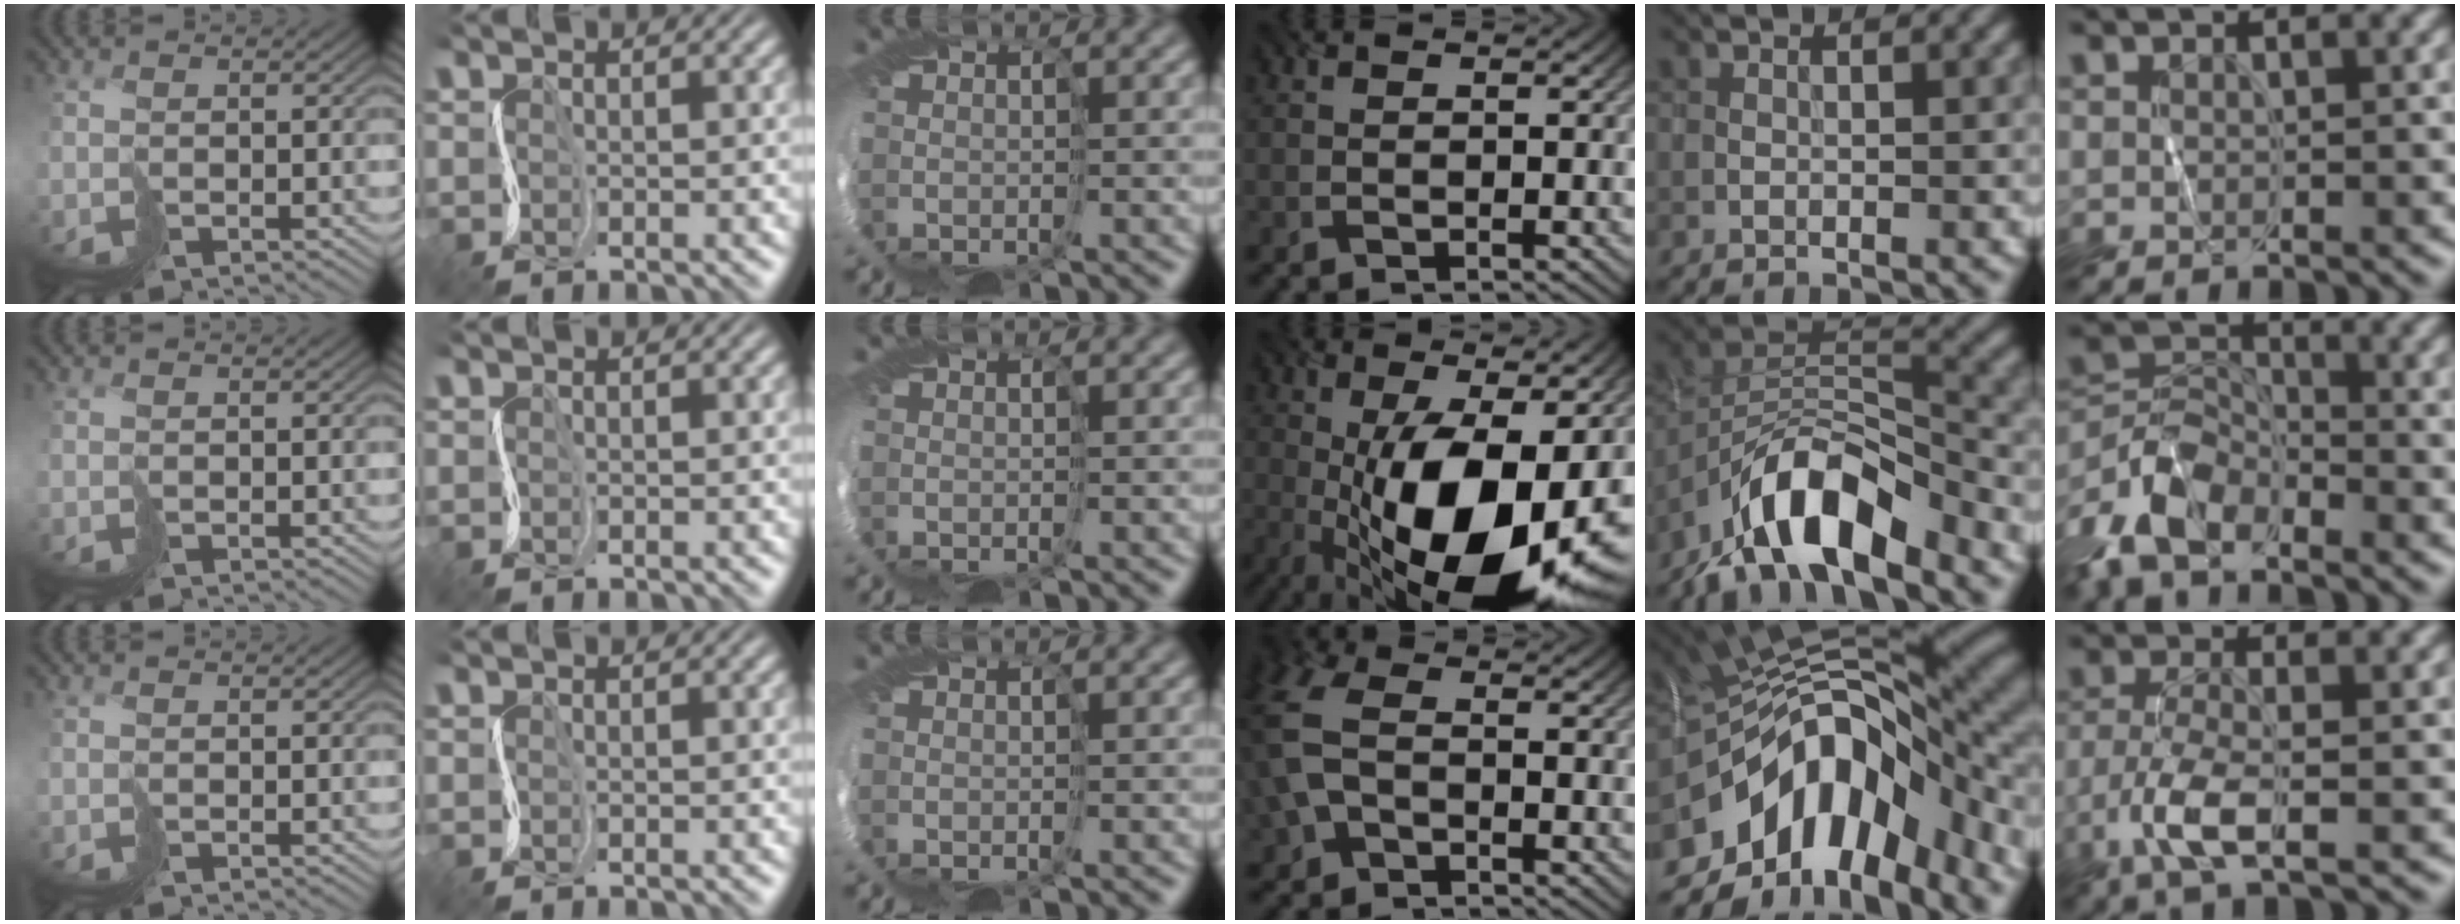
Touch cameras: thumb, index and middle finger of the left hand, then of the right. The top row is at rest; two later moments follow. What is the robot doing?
{"motion": "cut", "object": "wrapping paper"}